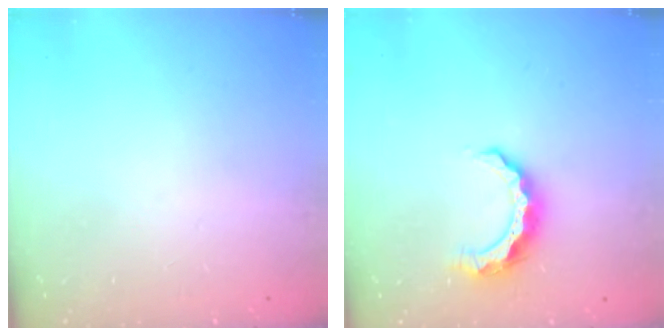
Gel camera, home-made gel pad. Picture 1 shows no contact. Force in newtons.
{"total": 8.2, "press": 8.2, "slide": 0.2}